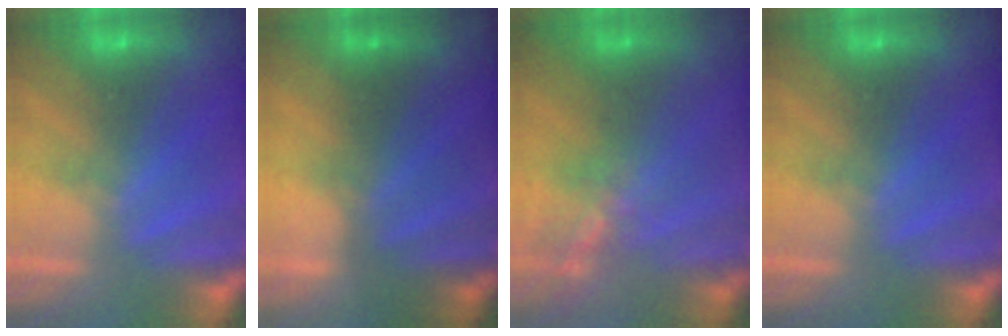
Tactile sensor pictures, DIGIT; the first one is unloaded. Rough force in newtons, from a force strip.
{"total": 1.9}
{"total": 3.6}
{"total": 0.0}